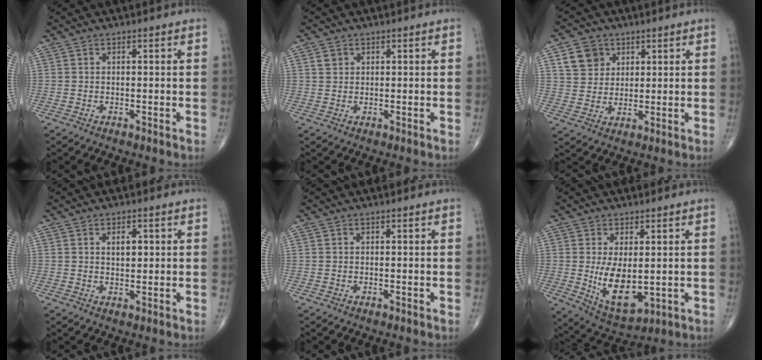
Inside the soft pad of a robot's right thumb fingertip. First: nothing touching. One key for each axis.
{"total": 1.6, "fx": 0.8, "fy": 1.3, "fz": 0.5, "tx": 0.000, "ty": -0.002, "tz": 0.012}
{"total": 7.0, "fx": 3.1, "fy": 5.9, "fz": 2.3, "tx": -0.016, "ty": -0.009, "tz": 0.057}
{"total": 2.8, "fx": 0.8, "fy": 1.6, "fz": 2.1, "tx": -0.023, "ty": -0.004, "tz": 0.012}
{"total": 0.0}
{"total": 10.2, "fx": -0.1, "fy": 5.2, "fz": 8.8, "tx": -0.137, "ty": -0.023, "tz": 0.020}